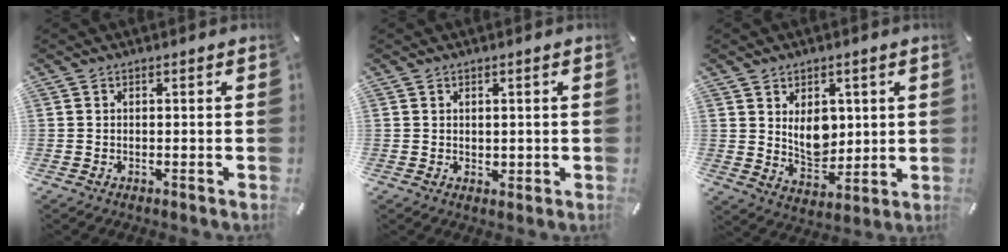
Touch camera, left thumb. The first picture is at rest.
{"total": 1.2, "force": [0.5, 1.1, 0.3], "torque": [0.001, 0.001, 0.006]}
{"total": 8.3, "force": [2.5, 6.3, 4.8], "torque": [-0.070, -0.011, 0.046]}